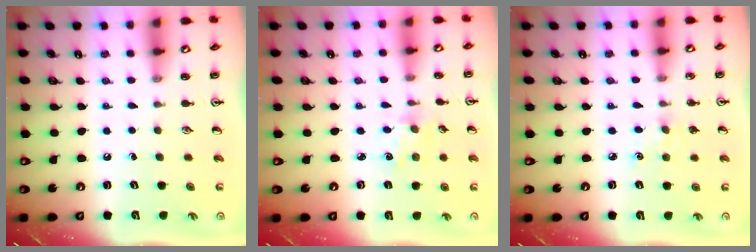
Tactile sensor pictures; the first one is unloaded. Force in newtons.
{"total": 2.1, "press": 2.0, "slide": 0.3}
{"total": 4.7, "press": 4.7, "slide": 0.6}